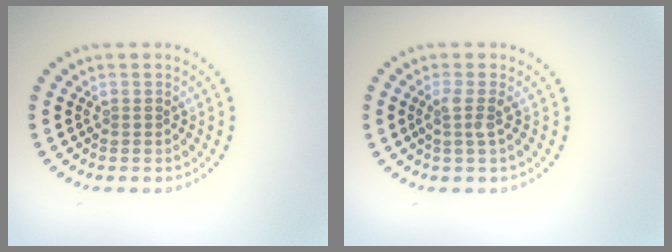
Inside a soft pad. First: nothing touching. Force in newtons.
{"total": 1.8, "press": 1.4, "slide": 1.2}